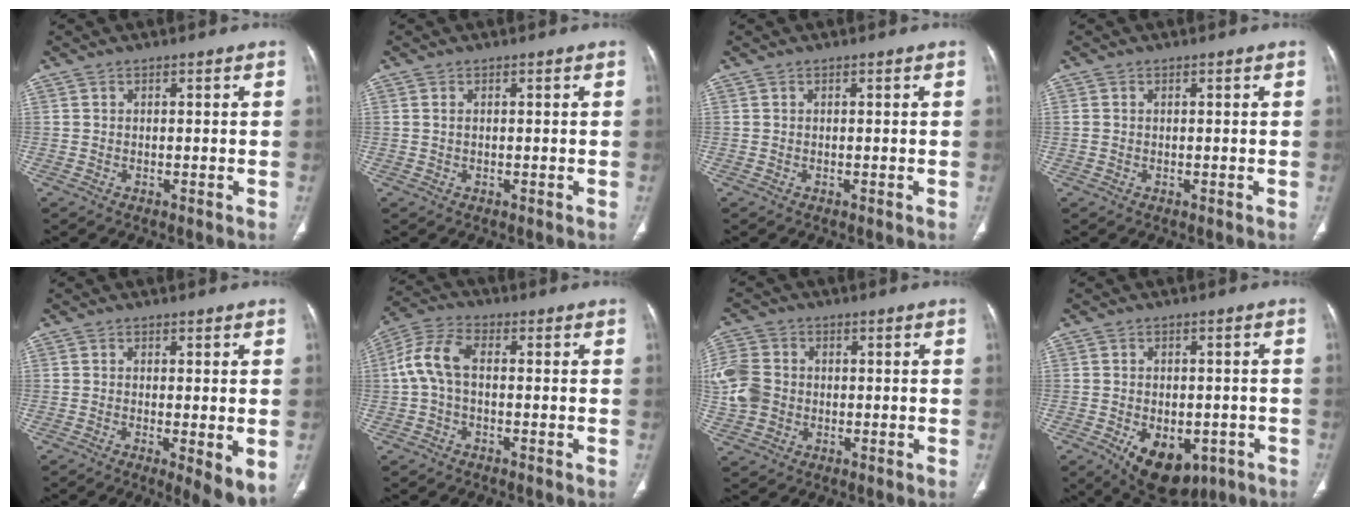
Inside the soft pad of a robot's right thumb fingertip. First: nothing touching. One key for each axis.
{"total": 0.6, "fx": 0.1, "fy": 0.3, "fz": 0.5, "tx": -0.014, "ty": -0.001, "tz": 0.004}
{"total": 0.0}
{"total": 0.6, "fx": 0.0, "fy": 0.4, "fz": 0.3, "tx": -0.009, "ty": 0.004, "tz": 0.002}
{"total": 6.4, "fx": -1.3, "fy": 1.4, "fz": 6.1, "tx": -0.095, "ty": -0.022, "tz": -0.020}
{"total": 7.4, "fx": -0.1, "fy": 3.9, "fz": 6.2, "tx": -0.137, "ty": 0.024, "tz": -0.010}
{"total": 10.3, "fx": -0.6, "fy": 8.6, "fz": 5.6, "tx": -0.129, "ty": 0.013, "tz": -0.011}
{"total": 12.5, "fx": -5.5, "fy": 7.6, "fz": 8.3, "tx": -0.102, "ty": 0.006, "tz": -0.063}